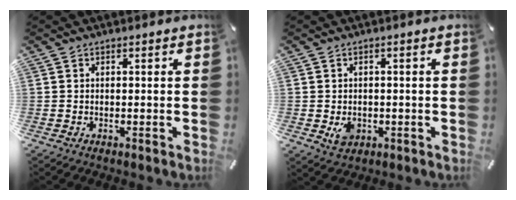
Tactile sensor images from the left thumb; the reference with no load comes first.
{"total": 3.6, "force": [-0.8, 2.9, 1.9], "torque": [-0.021, -0.003, -0.015]}